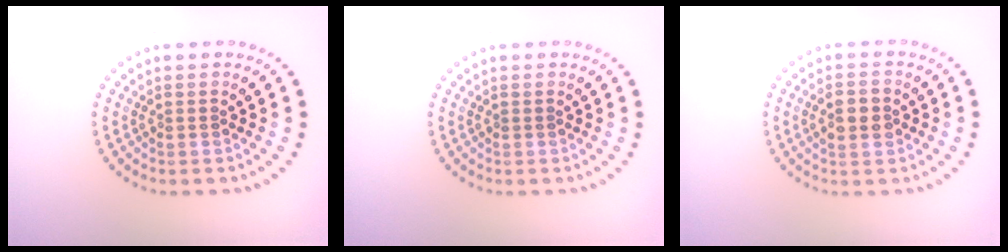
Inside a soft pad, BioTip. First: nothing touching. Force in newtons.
{"total": 0.0}
{"total": 2.4, "press": 2.4, "slide": 0.1}